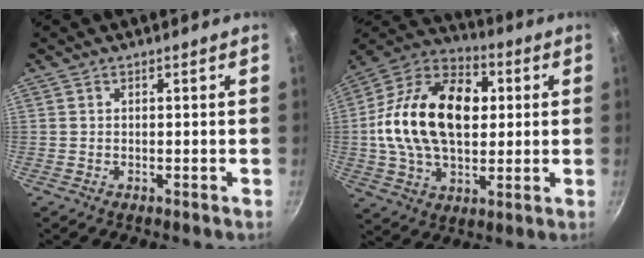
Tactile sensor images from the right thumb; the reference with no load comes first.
{"total": 23.3, "force": [2.4, 15.2, 17.5], "torque": [-0.281, 0.025, 0.028]}